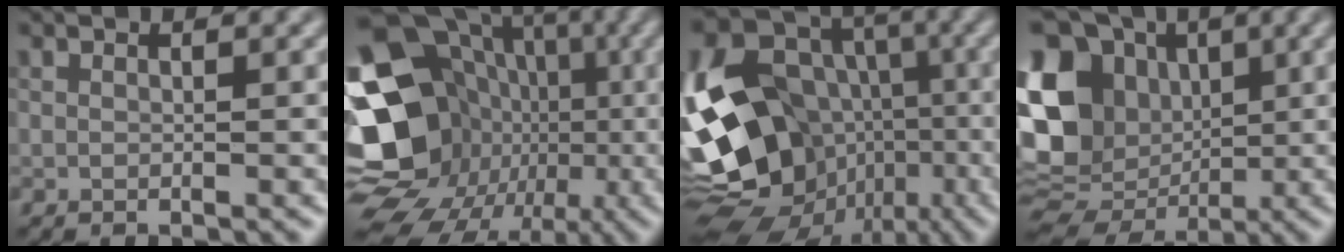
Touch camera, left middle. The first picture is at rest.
{"total": 20.9, "force": [-4.7, 18.3, 9.0], "torque": [-0.160, 0.005, -0.111]}
{"total": 18.7, "force": [-5.5, 15.0, 9.7], "torque": [-0.194, -0.004, -0.077]}
{"total": 13.0, "force": [-0.1, 10.7, 7.5], "torque": [-0.164, 0.008, 0.013]}